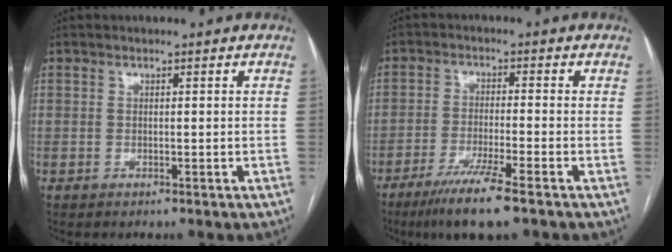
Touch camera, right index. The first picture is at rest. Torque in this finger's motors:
{"motor_torque": [0.38, -0.21, 0.54, 0.13]}